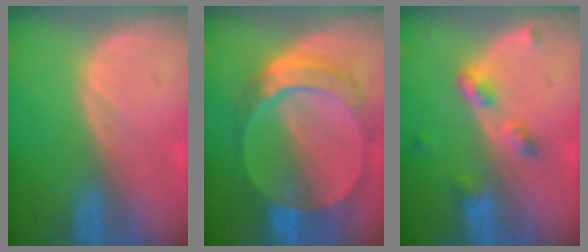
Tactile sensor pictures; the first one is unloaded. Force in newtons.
{"total": 9.7, "press": 8.3, "slide": 5.0}
{"total": 4.3, "press": 3.9, "slide": 1.8}